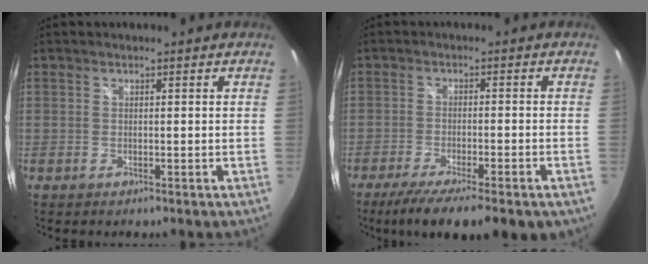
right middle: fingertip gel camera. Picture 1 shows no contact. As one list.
[{"total": 13.1, "force": [-9.7, 2.1, 8.5], "torque": [-0.157, -0.043, -0.149]}]